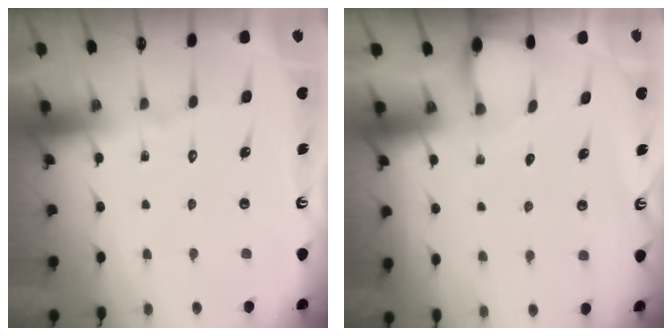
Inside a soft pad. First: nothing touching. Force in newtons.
{"total": 2.1, "press": 2.1, "slide": 0.3}